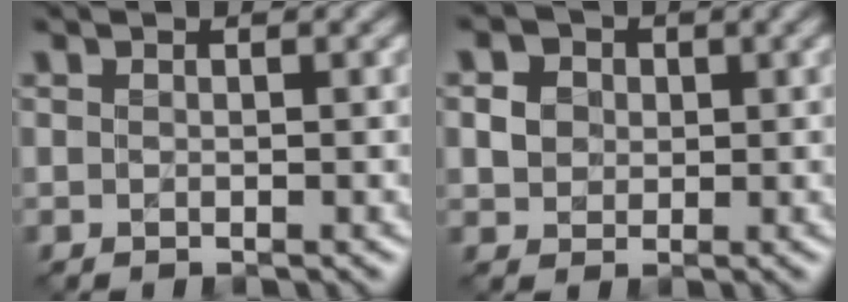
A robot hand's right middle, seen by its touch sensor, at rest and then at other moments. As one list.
[{"total": 2.3, "force": [0.3, 2.0, 0.9], "torque": [-0.015, 0.000, 0.007]}]